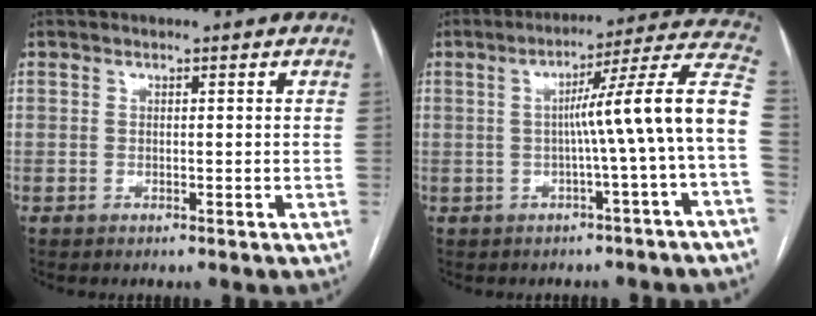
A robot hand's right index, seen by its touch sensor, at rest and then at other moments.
{"total": 12.3, "force": [-1.5, -2.2, 12.0], "torque": [-0.150, 0.024, -0.026]}